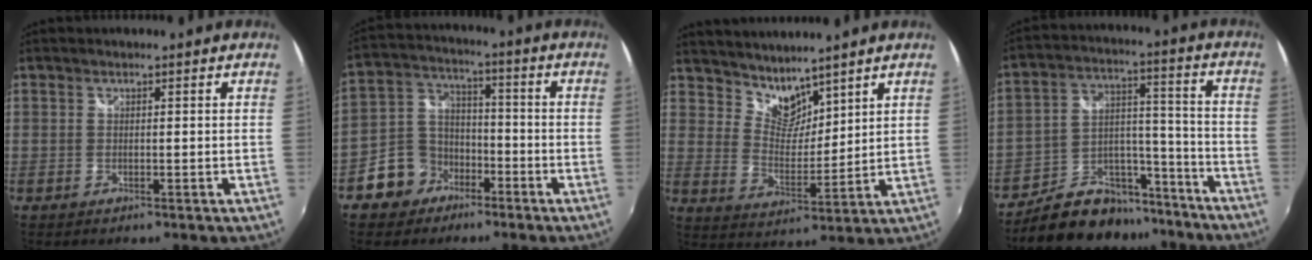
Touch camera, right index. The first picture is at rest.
{"total": 9.5, "force": [-5.5, 7.4, 2.0], "torque": [-0.060, 0.033, -0.093]}
{"total": 7.3, "force": [6.4, 3.0, 1.8], "torque": [-0.021, -0.002, 0.121]}
{"total": 15.4, "force": [-12.6, 7.6, 4.5], "torque": [-0.083, 0.053, -0.184]}